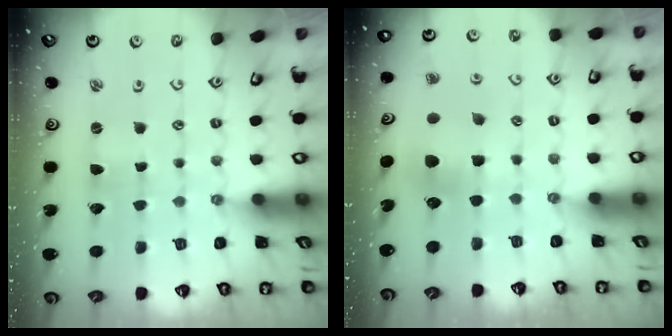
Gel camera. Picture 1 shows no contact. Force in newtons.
{"total": 6.2, "press": 6.2, "slide": 0.6}